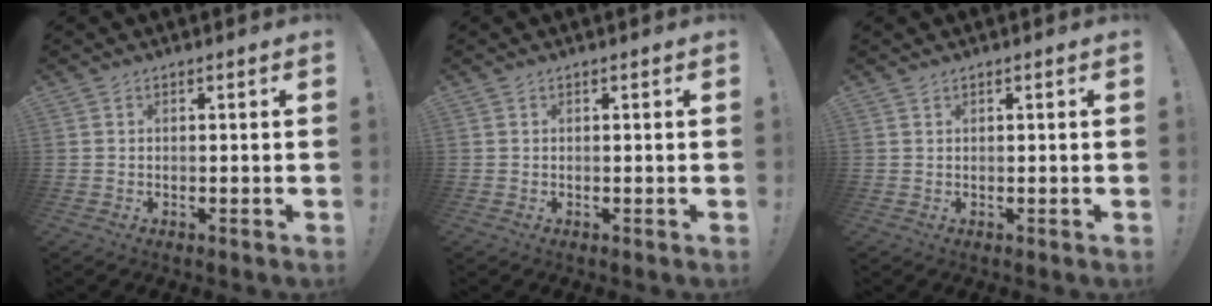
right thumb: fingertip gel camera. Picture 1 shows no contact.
{"total": 0.0}
{"total": 0.5, "force": [0.5, 0.1, 0.2], "torque": [-0.004, 0.000, 0.010]}